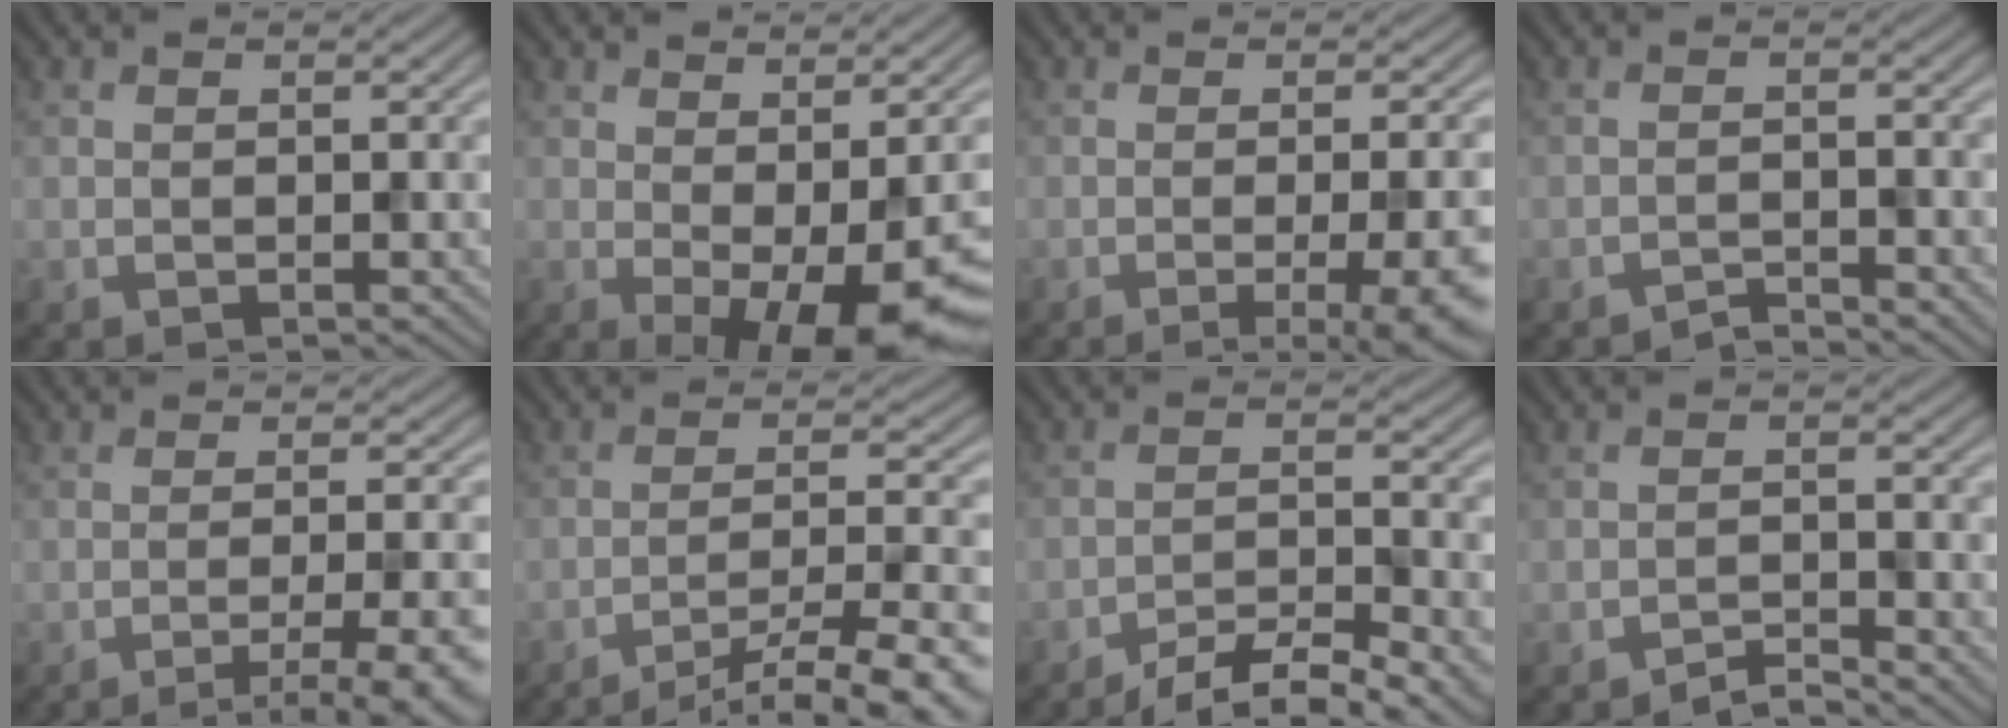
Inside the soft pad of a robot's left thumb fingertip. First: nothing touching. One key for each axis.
{"total": 8.7, "fx": -2.1, "fy": 2.8, "fz": 8.0, "tx": -0.111, "ty": -0.012, "tz": -0.018}
{"total": 10.3, "fx": -3.3, "fy": 3.0, "fz": 9.3, "tx": -0.094, "ty": 0.003, "tz": -0.041}
{"total": 1.8, "fx": -1.8, "fy": 0.1, "fz": 0.5, "tx": -0.001, "ty": 0.005, "tz": -0.041}
{"total": 8.6, "fx": -5.2, "fy": 1.4, "fz": 6.8, "tx": -0.095, "ty": 0.003, "tz": -0.072}
{"total": 13.2, "fx": -10.1, "fy": 2.6, "fz": 8.1, "tx": -0.124, "ty": -0.005, "tz": -0.135}
{"total": 7.4, "fx": -5.9, "fy": 1.5, "fz": 4.3, "tx": -0.077, "ty": -0.002, "tz": -0.094}
{"total": 2.4, "fx": -2.2, "fy": 0.1, "fz": 0.9, "tx": -0.008, "ty": 0.006, "tz": -0.050}